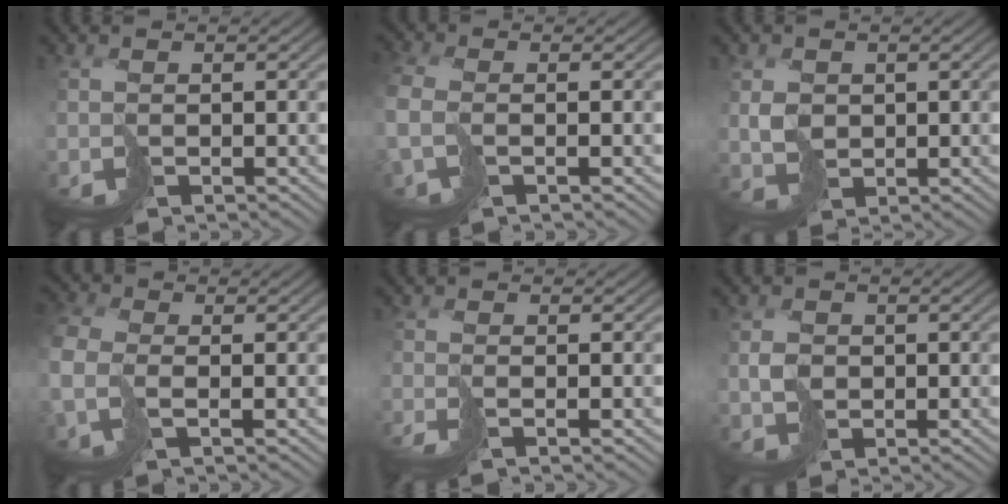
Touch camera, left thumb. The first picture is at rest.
{"total": 3.8, "force": [-0.7, 2.0, 3.1], "torque": [-0.093, -0.014, -0.017]}
{"total": 2.6, "force": [1.1, 2.2, 0.7], "torque": [-0.015, -0.002, 0.030]}
{"total": 5.7, "force": [-0.7, 3.6, 4.3], "torque": [-0.141, -0.008, -0.012]}
{"total": 2.0, "force": [-1.2, 0.3, 1.5], "torque": [-0.029, -0.004, -0.031]}
{"total": 1.8, "force": [0.5, 1.7, 0.5], "torque": [-0.007, -0.001, 0.016]}